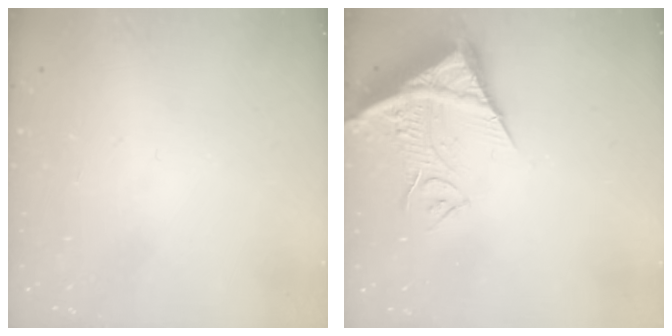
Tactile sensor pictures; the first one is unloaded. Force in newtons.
{"total": 13.0, "press": 12.9, "slide": 1.8}